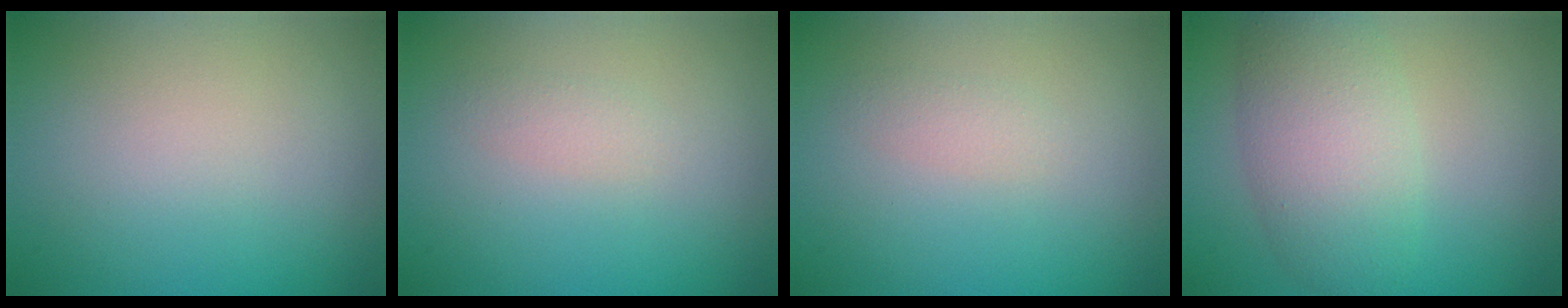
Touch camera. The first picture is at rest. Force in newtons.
{"total": 1.0, "press": 1.0, "slide": 0.0}
{"total": 1.0, "press": 1.0, "slide": 0.0}
{"total": 5.7, "press": 5.7, "slide": 0.3}